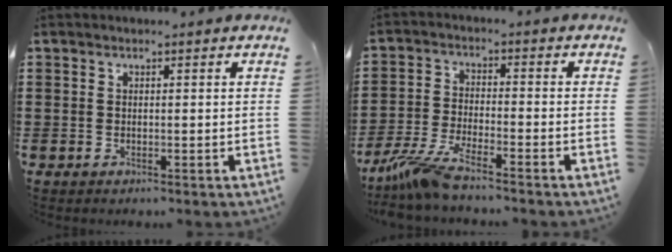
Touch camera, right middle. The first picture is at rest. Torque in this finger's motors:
{"motor_torque": [1.19, 0.12, 0.16, 0.09]}